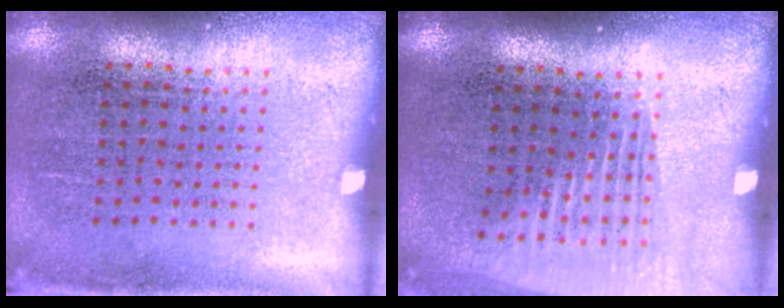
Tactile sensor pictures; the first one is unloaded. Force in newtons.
{"total": 1.4, "press": 1.2, "slide": 0.7}